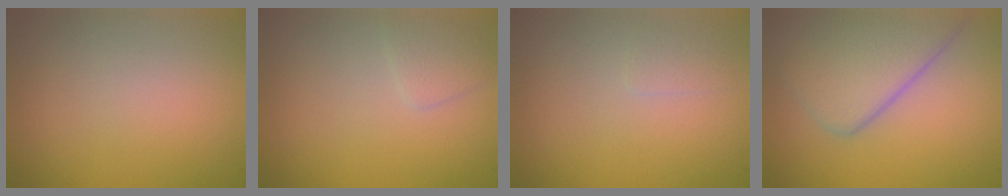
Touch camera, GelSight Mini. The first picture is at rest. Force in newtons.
{"total": 1.3, "press": 1.3, "slide": 0.1}
{"total": 0.8, "press": 0.8, "slide": 0.1}
{"total": 6.7, "press": 6.7, "slide": 0.4}